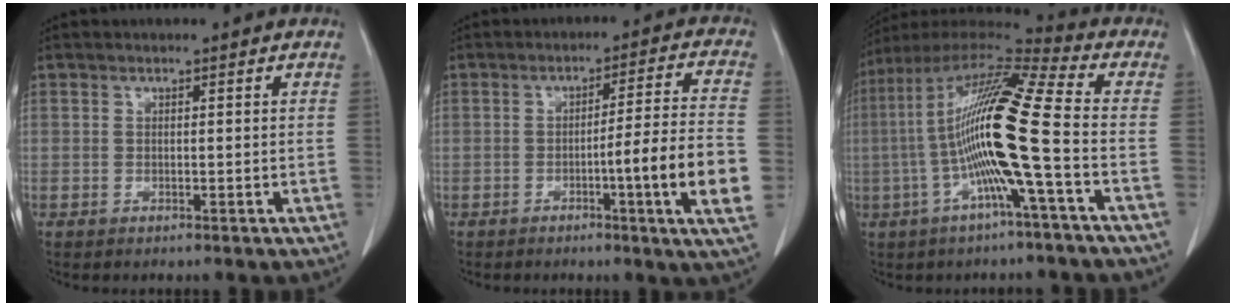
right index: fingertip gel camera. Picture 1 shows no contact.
{"total": 11.4, "force": [-3.2, -1.3, 10.9], "torque": [-0.151, -0.008, -0.052]}
{"total": 17.4, "force": [-2.6, -0.3, 17.2], "torque": [-0.328, 0.011, -0.066]}